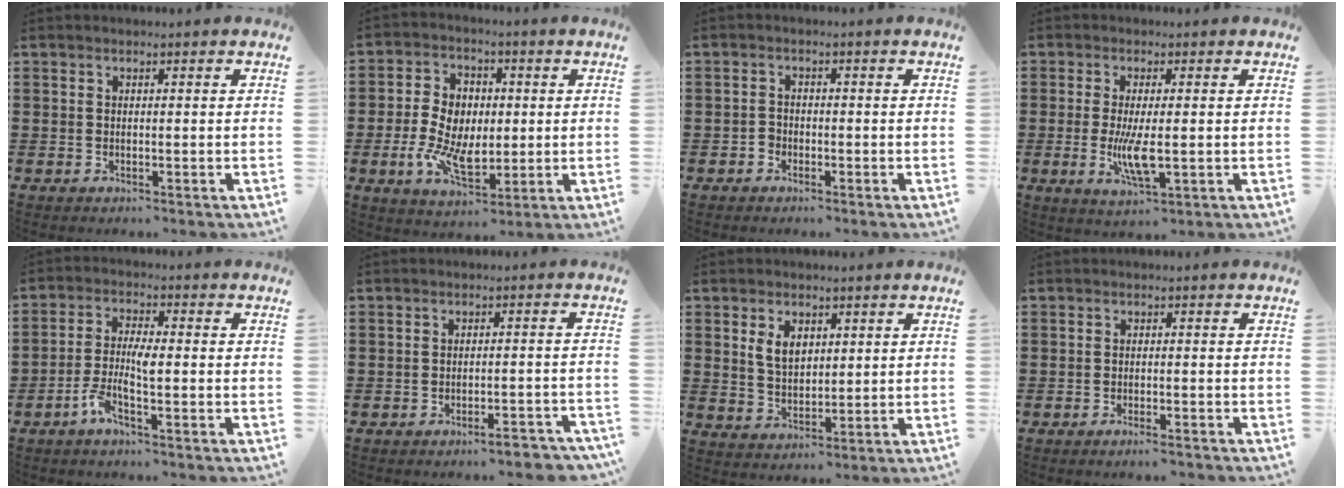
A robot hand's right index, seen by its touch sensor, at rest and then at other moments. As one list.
[{"total": 8.3, "force": [-0.9, 5.9, 5.7], "torque": [-0.132, 0.016, -0.020]}, {"total": 1.4, "force": [-1.0, 1.0, 0.4], "torque": [-0.010, 0.001, -0.020]}, {"total": 6.0, "force": [-0.6, 1.5, 5.7], "torque": [-0.119, -0.010, -0.014]}, {"total": 4.8, "force": [-2.0, 1.1, 4.3], "torque": [-0.101, -0.006, -0.044]}, {"total": 3.0, "force": [-2.7, 0.1, 1.4], "torque": [-0.024, -0.004, -0.051]}, {"total": 4.3, "force": [1.7, 2.8, 2.8], "torque": [-0.065, 0.011, 0.030]}, {"total": 1.2, "force": [-1.1, 0.0, 0.5], "torque": [-0.012, -0.001, -0.021]}]